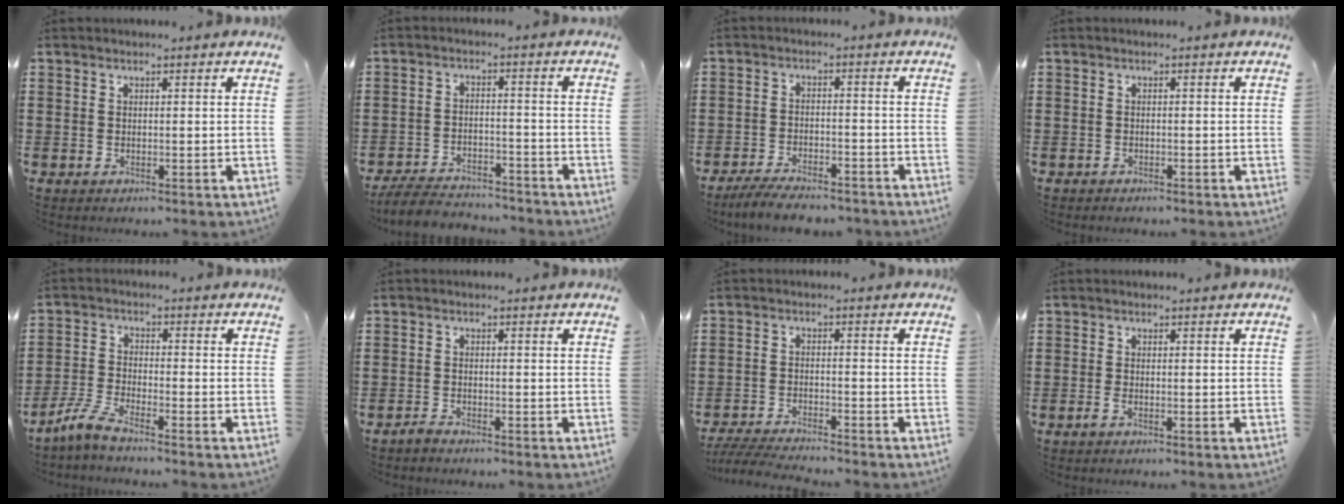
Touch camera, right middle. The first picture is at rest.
{"total": 5.6, "force": [-5.5, 0.5, 1.2], "torque": [-0.029, 0.003, -0.109]}
{"total": 4.9, "force": [-4.6, 0.5, 1.7], "torque": [-0.033, -0.002, -0.089]}
{"total": 0.7, "force": [-0.7, 0.0, 0.0], "torque": [-0.001, -0.002, -0.015]}
{"total": 4.9, "force": [-4.2, 0.1, 2.6], "torque": [-0.071, -0.014, -0.085]}
{"total": 1.4, "force": [-1.3, 0.2, 0.4], "torque": [-0.012, -0.002, -0.026]}
{"total": 4.6, "force": [-4.5, -0.2, 1.1], "torque": [-0.033, -0.011, -0.092]}
{"total": 1.2, "force": [-0.5, 0.2, 1.0], "torque": [-0.029, -0.007, -0.011]}